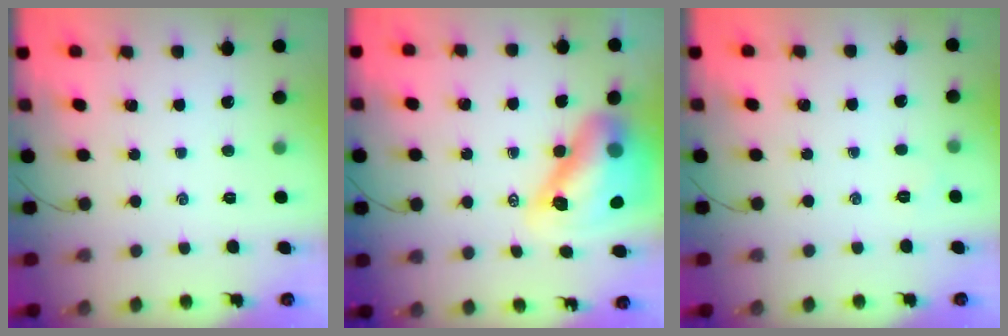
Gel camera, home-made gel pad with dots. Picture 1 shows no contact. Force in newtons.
{"total": 16.0, "press": 15.4, "slide": 4.4}
{"total": 3.4, "press": 3.3, "slide": 1.1}